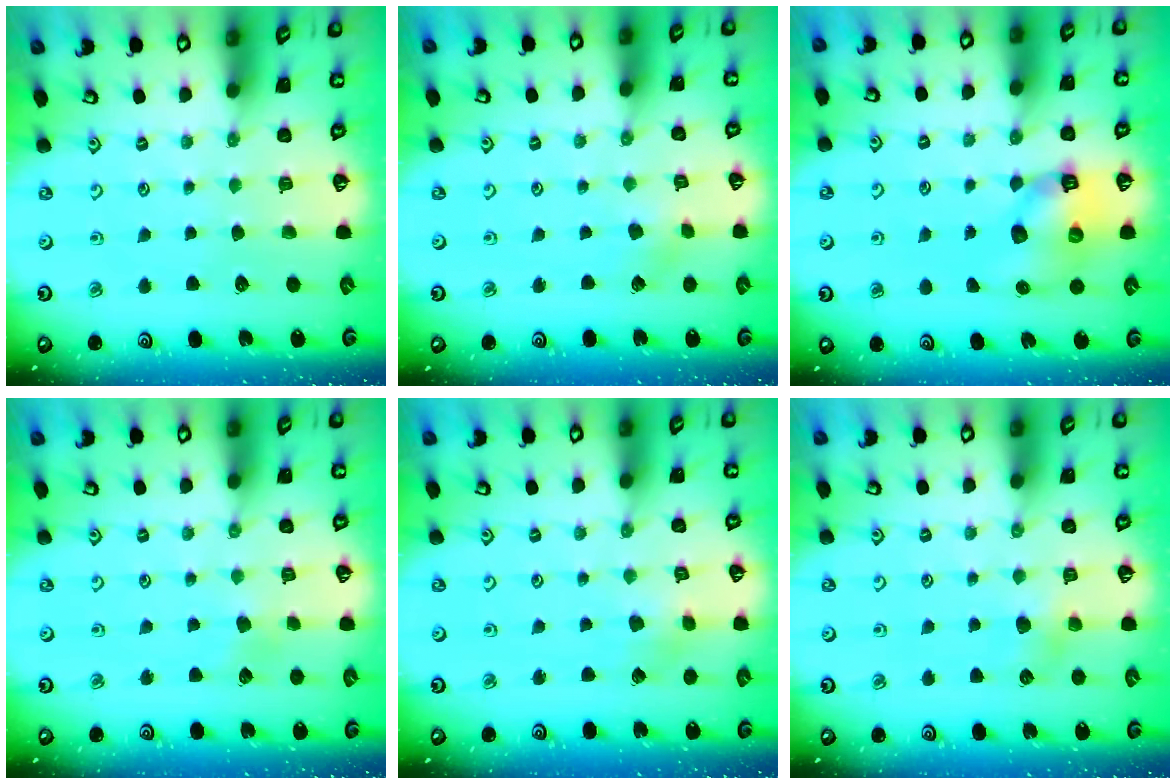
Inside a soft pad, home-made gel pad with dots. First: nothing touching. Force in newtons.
{"total": 2.9, "press": 2.8, "slide": 0.3}
{"total": 9.8, "press": 9.7, "slide": 1.6}
{"total": 3.8, "press": 3.8, "slide": 0.4}
{"total": 2.6, "press": 2.5, "slide": 0.4}
{"total": 5.9, "press": 5.8, "slide": 0.4}